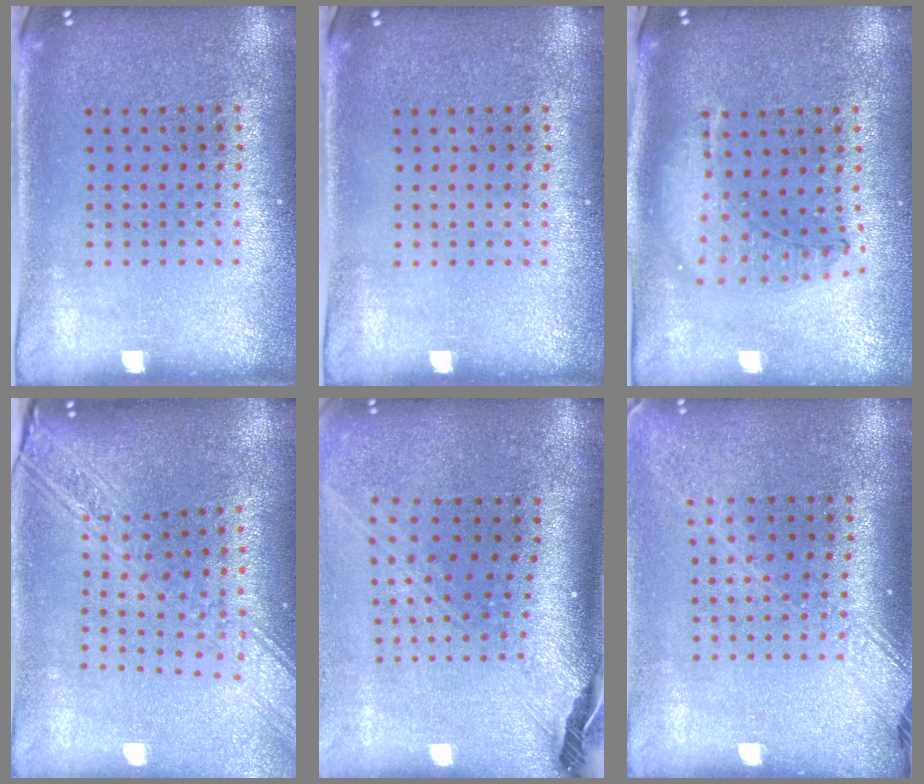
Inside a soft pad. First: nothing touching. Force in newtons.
{"total": 0.0}
{"total": 1.2, "press": 1.1, "slide": 0.3}
{"total": 2.7, "press": 2.1, "slide": 1.7}
{"total": 2.8, "press": 2.1, "slide": 1.9}
{"total": 1.8, "press": 1.4, "slide": 1.0}